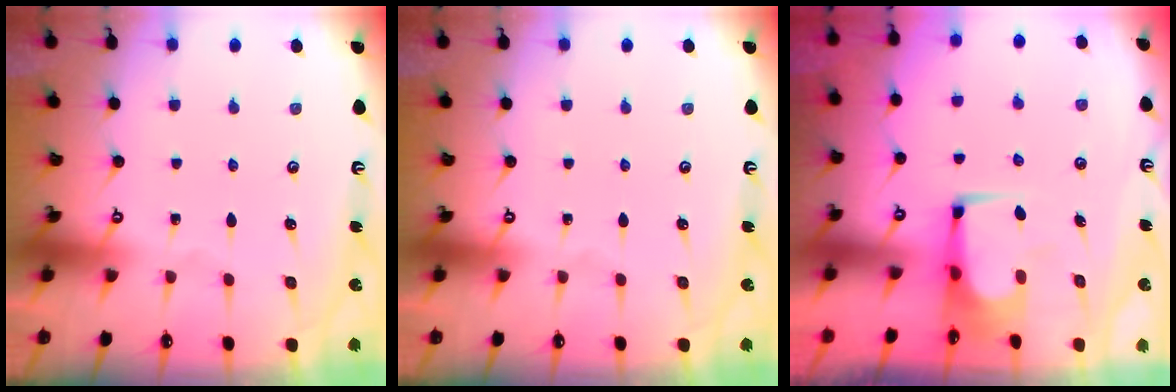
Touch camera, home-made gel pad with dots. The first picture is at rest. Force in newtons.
{"total": 0.0}
{"total": 0.8, "press": 0.7, "slide": 0.1}